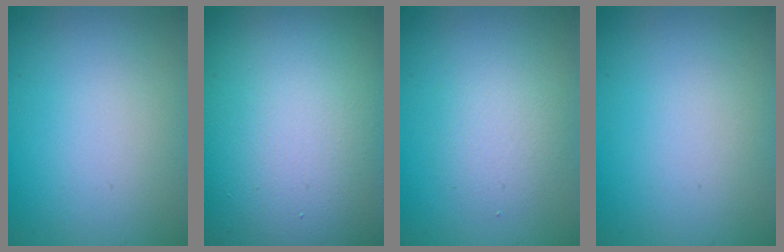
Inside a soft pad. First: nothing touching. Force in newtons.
{"total": 24.8, "press": 24.8, "slide": 1.1}
{"total": 2.2, "press": 2.2, "slide": 0.1}
{"total": 0.0}